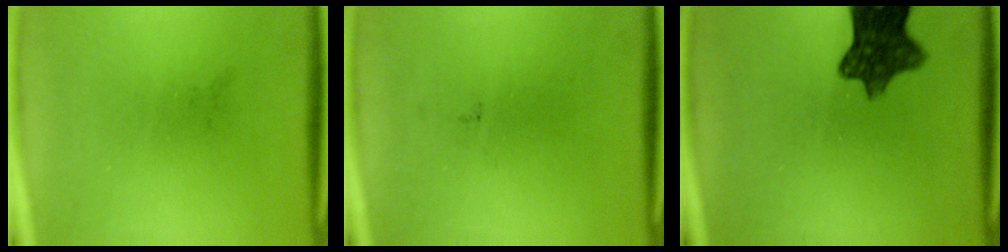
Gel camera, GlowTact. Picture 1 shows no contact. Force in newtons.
{"total": 0.0}
{"total": 9.0}